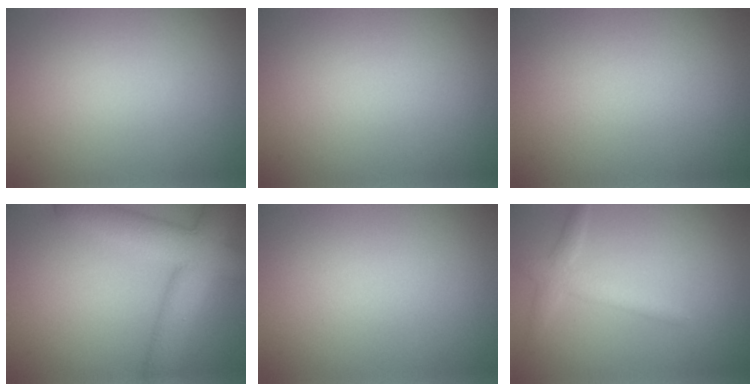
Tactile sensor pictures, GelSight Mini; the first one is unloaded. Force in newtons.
{"total": 0.0}
{"total": 0.0}
{"total": 8.8, "press": 8.8, "slide": 0.6}
{"total": 0.0}
{"total": 2.2, "press": 2.2, "slide": 0.1}